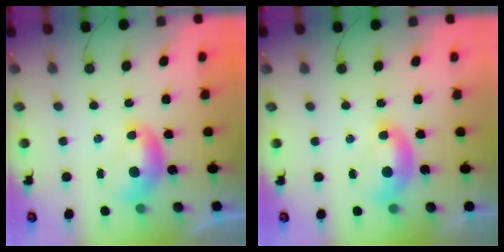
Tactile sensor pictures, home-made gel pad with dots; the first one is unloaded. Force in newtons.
{"total": 1.5, "press": 1.4, "slide": 0.6}